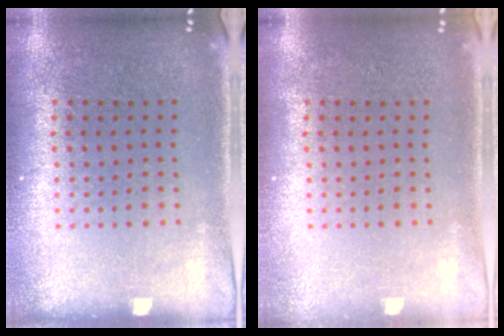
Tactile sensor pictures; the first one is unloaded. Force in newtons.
{"total": 0.5, "press": 0.5, "slide": 0.1}